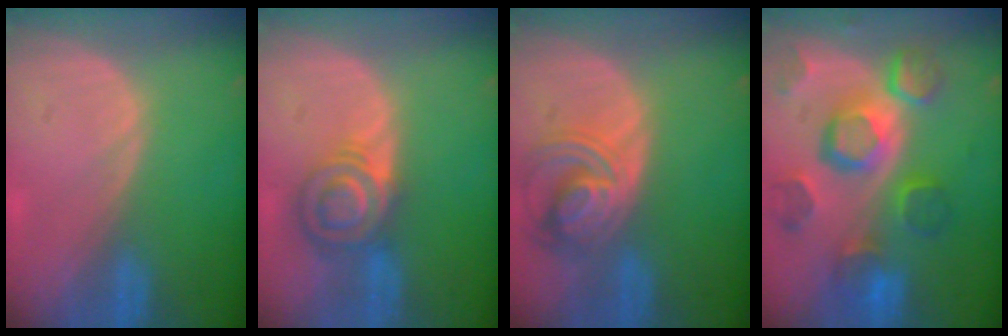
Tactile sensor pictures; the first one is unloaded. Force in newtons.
{"total": 6.4, "press": 6.2, "slide": 1.6}
{"total": 7.8, "press": 6.9, "slide": 3.8}
{"total": 12.1, "press": 10.5, "slide": 5.9}